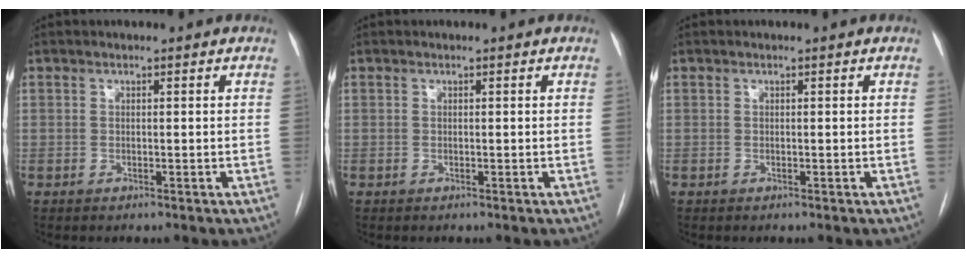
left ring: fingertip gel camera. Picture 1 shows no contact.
{"total": 0.0}
{"total": 0.0}